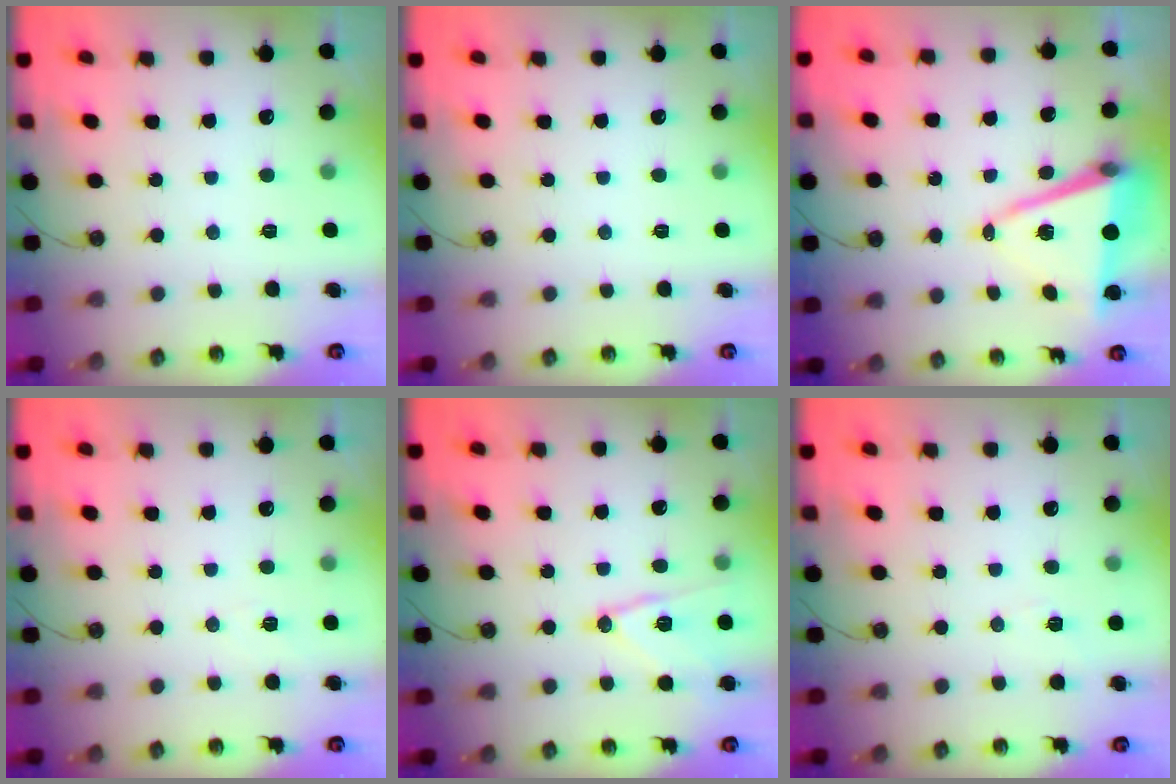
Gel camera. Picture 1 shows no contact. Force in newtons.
{"total": 0.0}
{"total": 11.0, "press": 10.2, "slide": 4.1}
{"total": 5.3, "press": 2.9, "slide": 4.4}
{"total": 12.6, "press": 12.6, "slide": 0.7}
{"total": 3.5, "press": 3.1, "slide": 1.6}